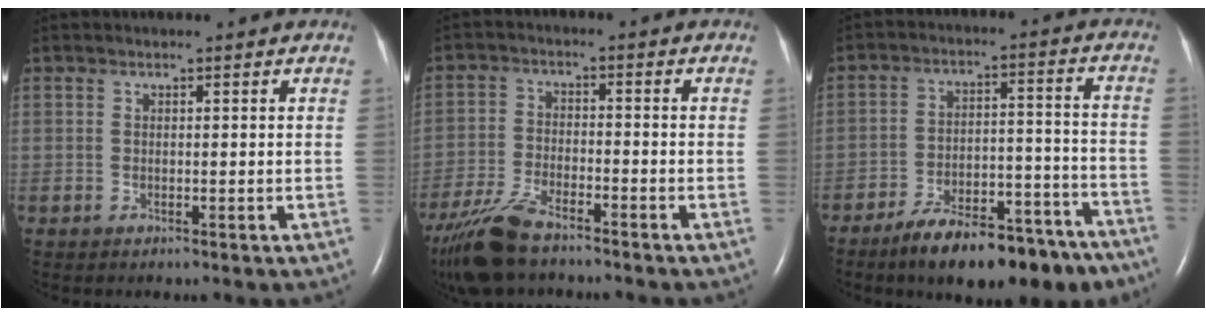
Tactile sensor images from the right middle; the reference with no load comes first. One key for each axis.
{"total": 9.5, "fx": -7.7, "fy": 2.3, "fz": 5.2, "tx": -0.111, "ty": -0.023, "tz": -0.144}
{"total": 17.1, "fx": -13.5, "fy": 5.6, "fz": 8.9, "tx": -0.095, "ty": 0.041, "tz": -0.203}